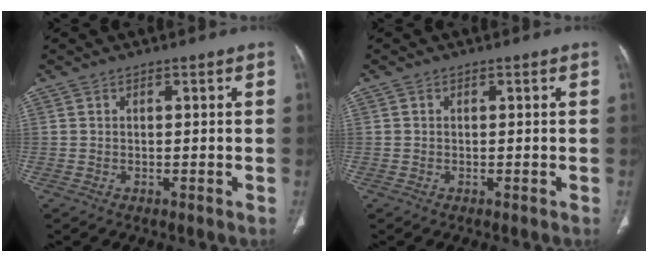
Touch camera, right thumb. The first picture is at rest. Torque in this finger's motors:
{"motor_torque": [-0.03, 0.02, 0.11, -0.11, -0.05]}